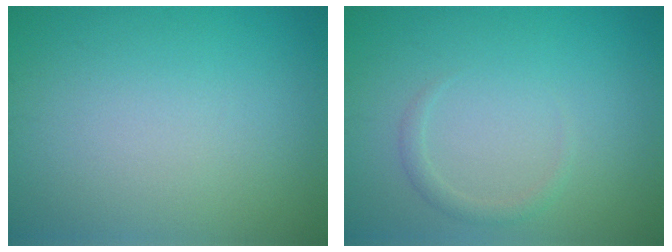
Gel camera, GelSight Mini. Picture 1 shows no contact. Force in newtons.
{"total": 1.1, "press": 1.1, "slide": 0.1}